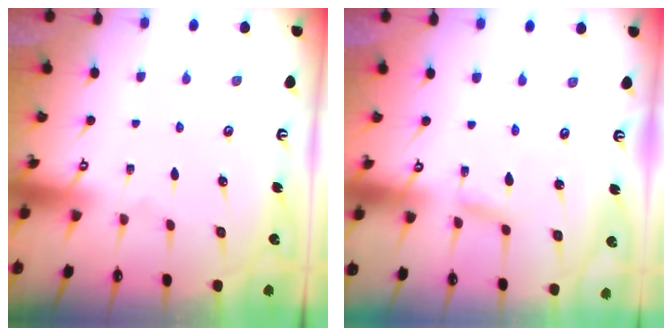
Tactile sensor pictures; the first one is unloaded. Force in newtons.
{"total": 2.2, "press": 2.2, "slide": 0.1}